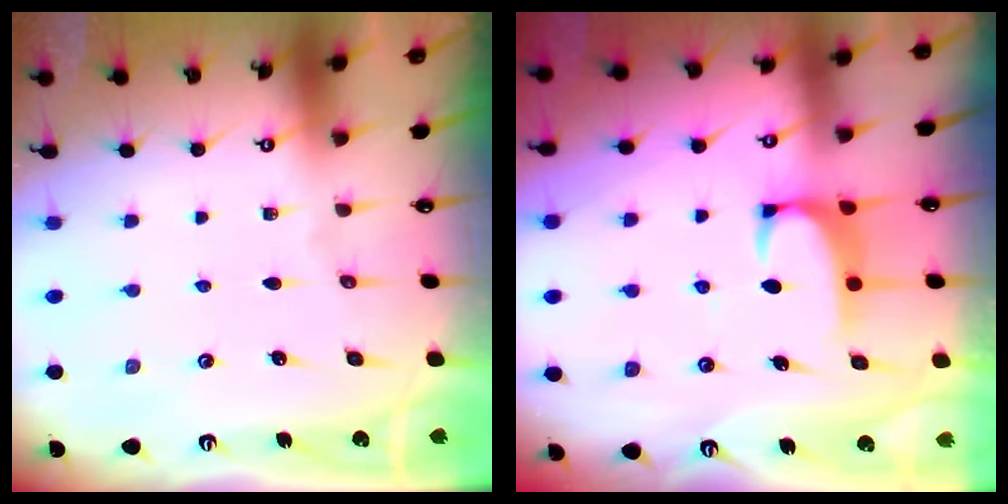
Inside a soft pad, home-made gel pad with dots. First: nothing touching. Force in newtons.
{"total": 1.6, "press": 1.6, "slide": 0.4}